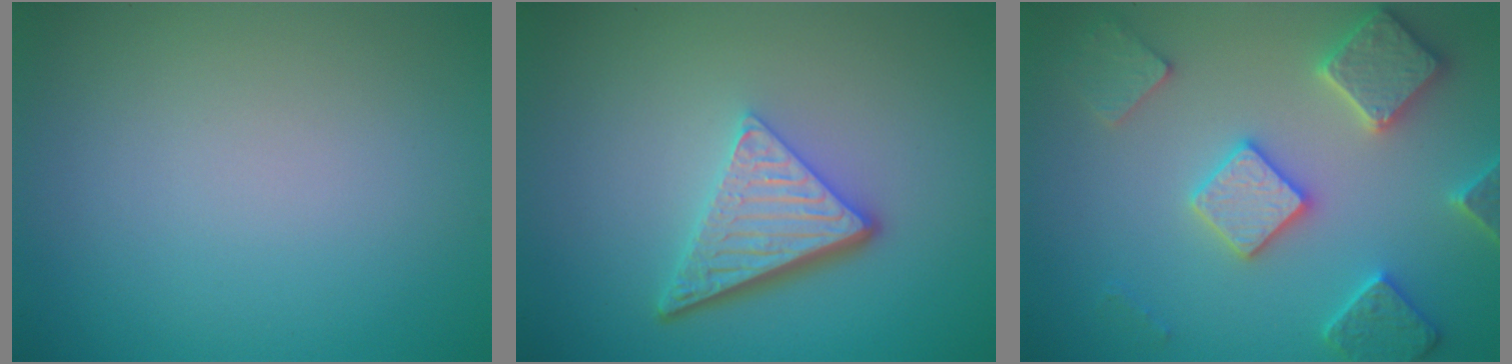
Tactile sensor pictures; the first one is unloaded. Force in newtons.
{"total": 5.1, "press": 3.6, "slide": 3.7}
{"total": 5.7, "press": 5.6, "slide": 1.2}